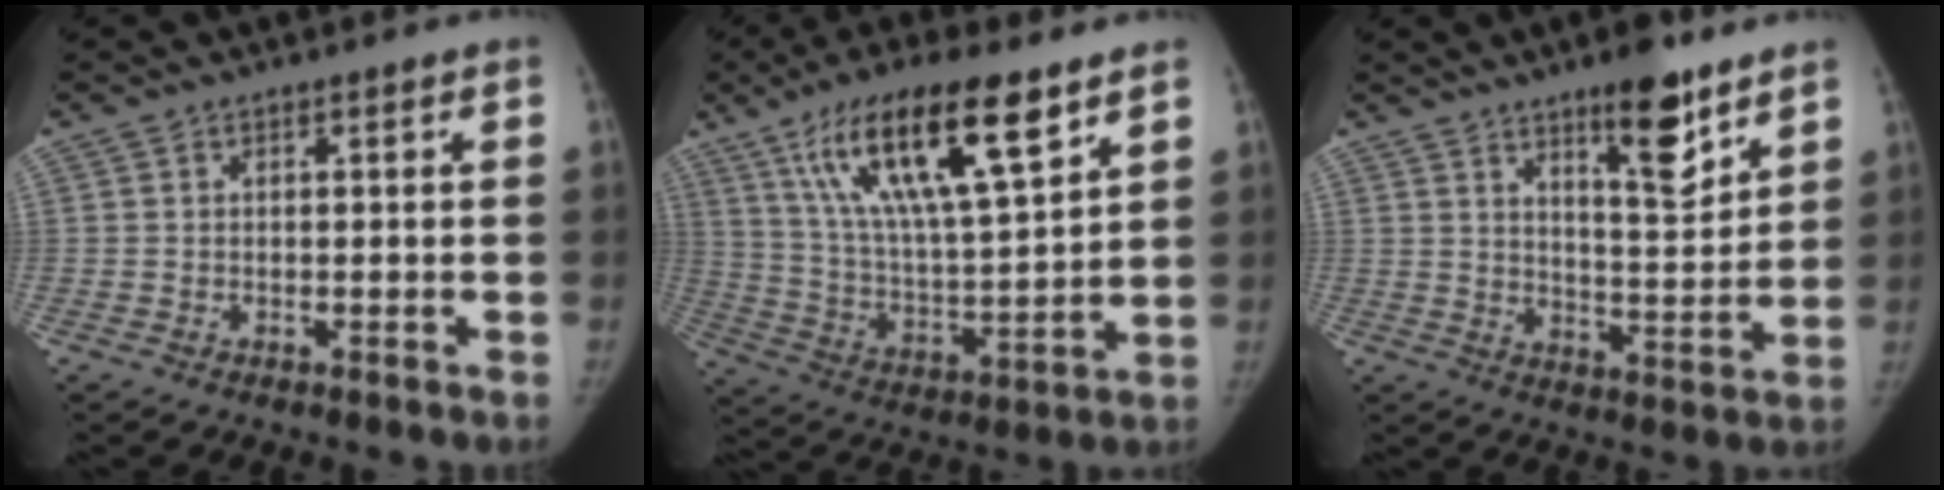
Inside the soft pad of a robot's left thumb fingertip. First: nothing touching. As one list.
[{"total": 20.8, "force": [11.5, 5.6, 16.5], "torque": [-0.280, -0.035, 0.212]}, {"total": 11.3, "force": [7.4, 3.1, 7.9], "torque": [-0.098, -0.054, 0.116]}]